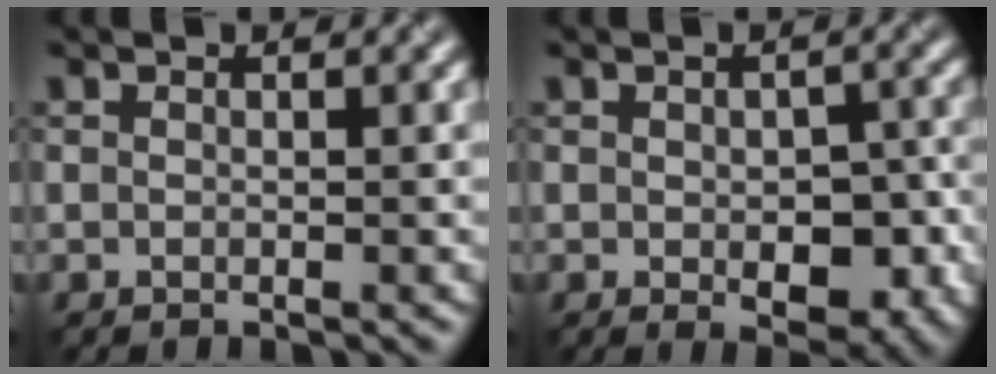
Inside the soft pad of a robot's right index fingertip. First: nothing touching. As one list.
[{"total": 5.3, "force": [-1.1, 2.8, 4.3], "torque": [-0.055, -0.011, -0.010]}]